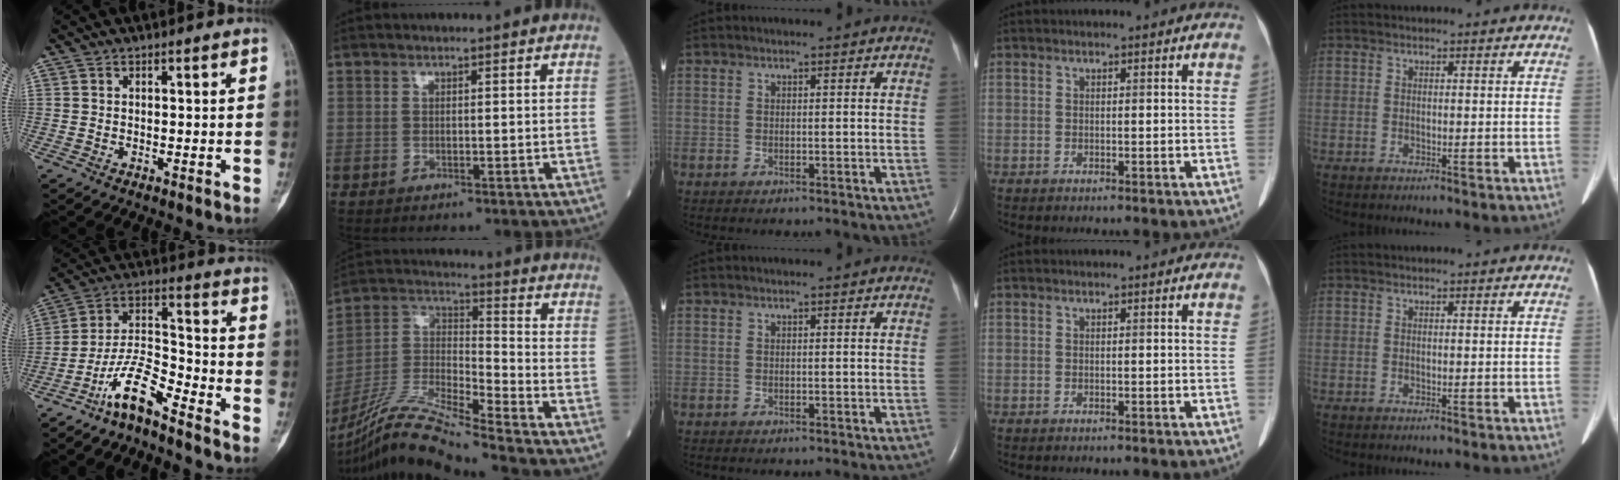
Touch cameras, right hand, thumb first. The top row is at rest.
{"thumb": {"total": 9.9, "force": [-7.5, 2.1, 6.1], "torque": [-0.121, 0.078, -0.149]}, "index": {"total": 15.8, "force": [-13.6, -1.0, 7.9], "torque": [-0.165, -0.005, -0.257]}}